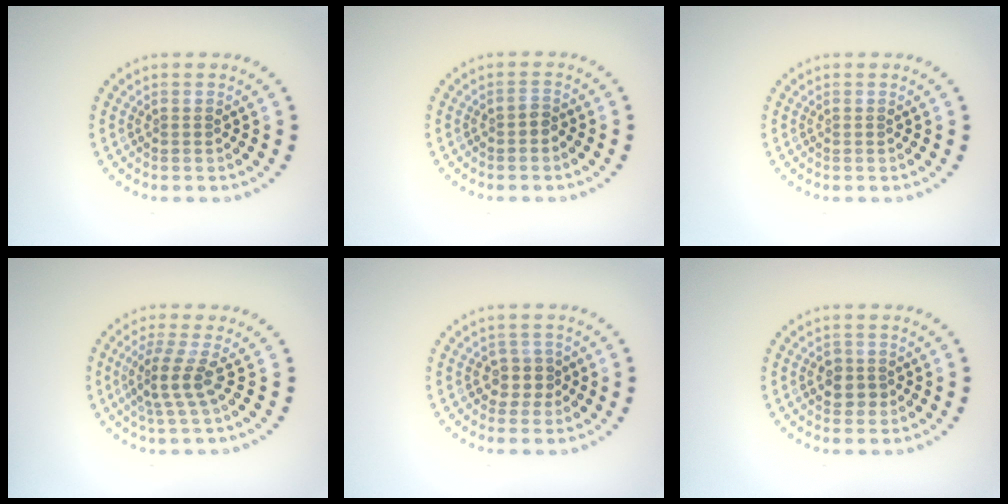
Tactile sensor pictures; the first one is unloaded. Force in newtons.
{"total": 0.9, "press": 0.8, "slide": 0.5}
{"total": 0.0}
{"total": 2.9, "press": 2.0, "slide": 2.1}
{"total": 2.1, "press": 1.7, "slide": 1.2}
{"total": 1.8, "press": 1.7, "slide": 0.5}